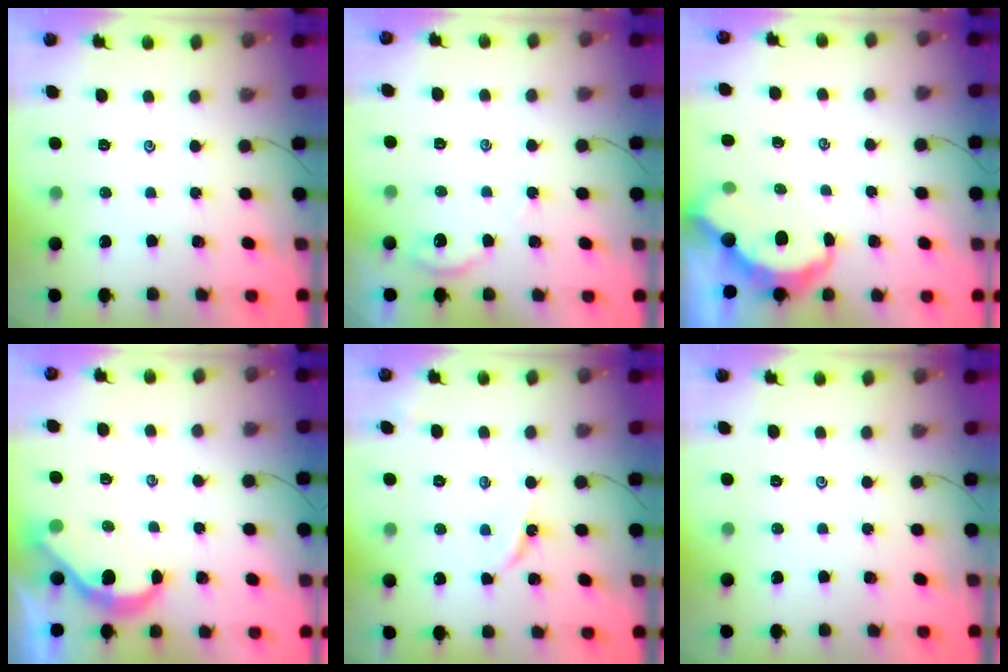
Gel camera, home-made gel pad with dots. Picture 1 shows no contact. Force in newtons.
{"total": 2.7, "press": 2.7, "slide": 0.4}
{"total": 5.8, "press": 5.8, "slide": 0.4}
{"total": 5.3, "press": 5.3, "slide": 0.2}
{"total": 2.7, "press": 2.7, "slide": 0.4}
{"total": 0.0}